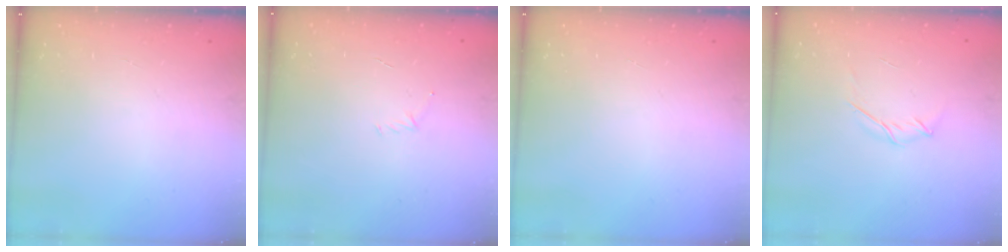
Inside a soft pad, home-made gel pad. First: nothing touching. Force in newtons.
{"total": 2.9, "press": 2.8, "slide": 0.8}
{"total": 0.0}
{"total": 3.8, "press": 3.7, "slide": 0.9}